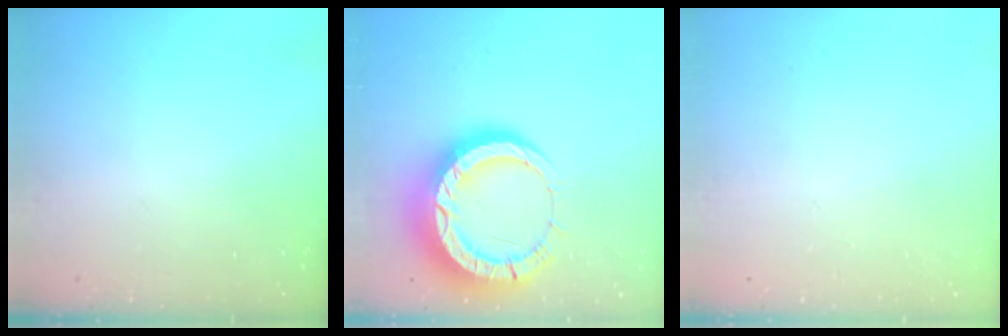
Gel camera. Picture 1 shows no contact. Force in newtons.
{"total": 18.7, "press": 18.6, "slide": 1.9}
{"total": 2.4, "press": 2.4, "slide": 0.2}